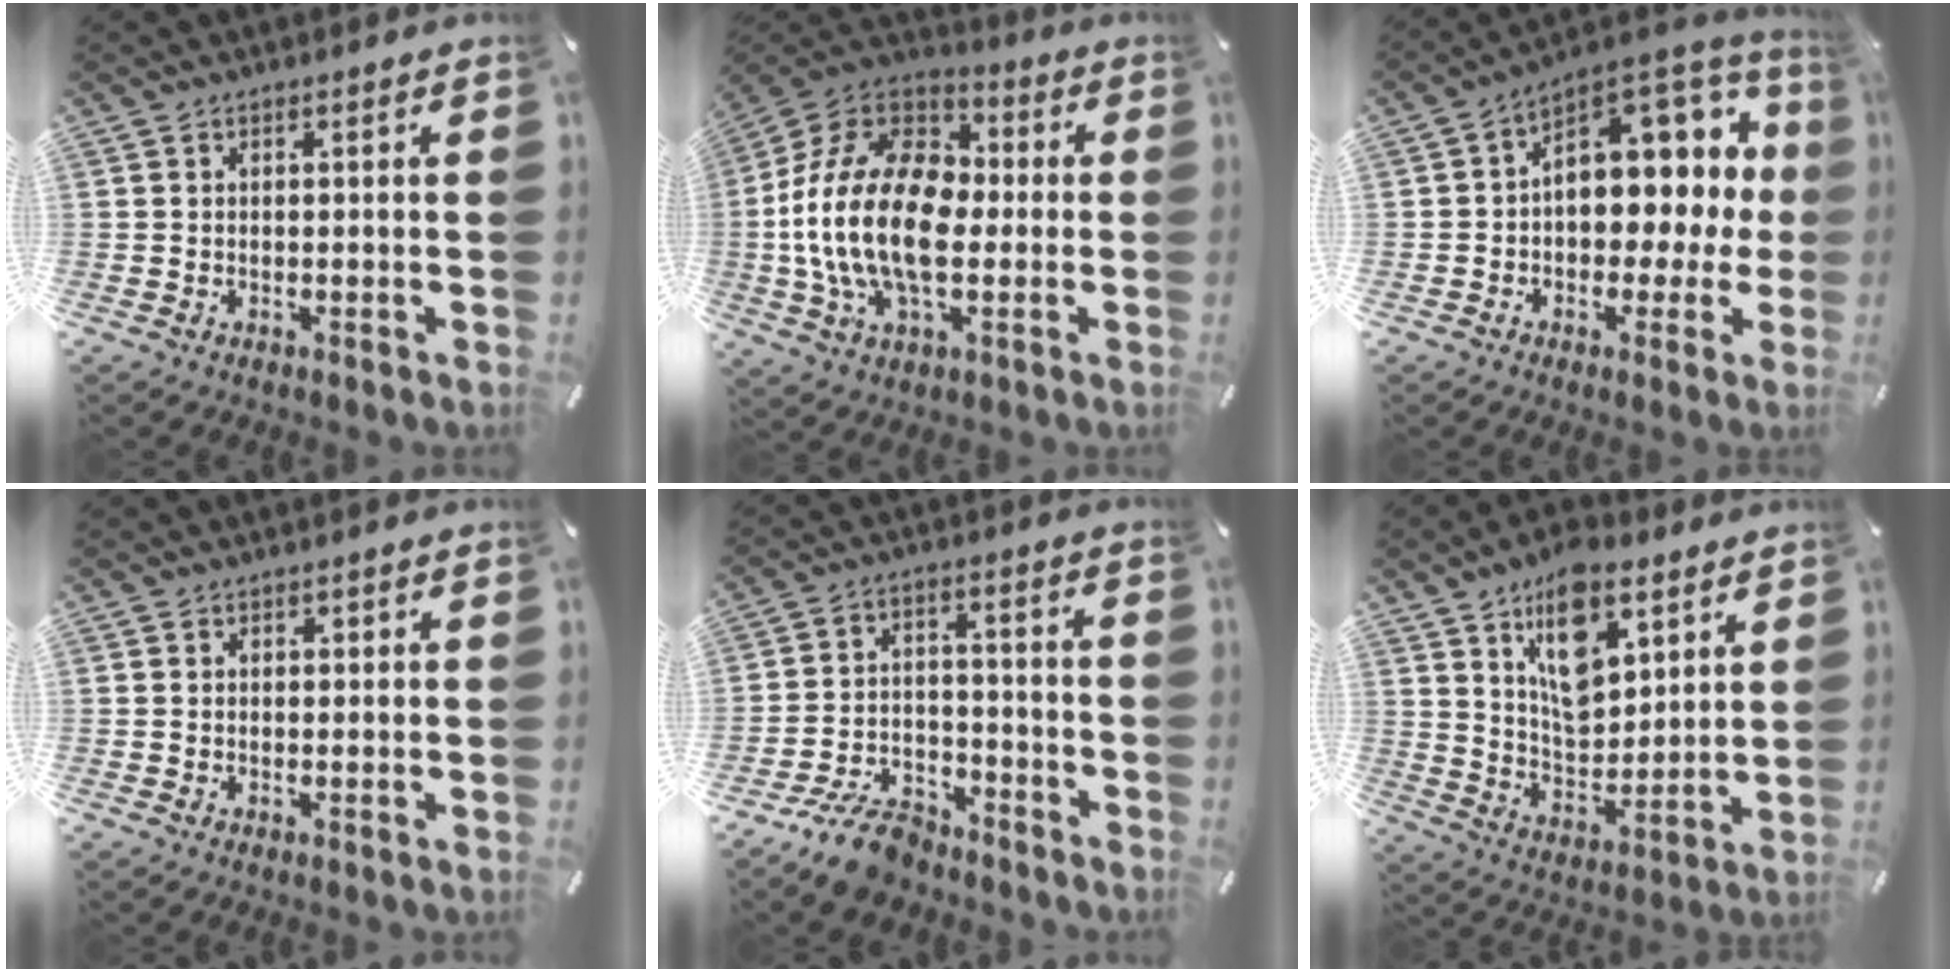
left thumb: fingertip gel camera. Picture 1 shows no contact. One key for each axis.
{"total": 21.2, "fx": -3.4, "fy": 13.2, "fz": 16.2, "tx": -0.351, "ty": 0.018, "tz": -0.059}
{"total": 11.8, "fx": 3.7, "fy": 8.6, "fz": 7.1, "tx": -0.077, "ty": -0.046, "tz": 0.067}
{"total": 0.7, "fx": 0.1, "fy": 0.6, "fz": 0.3, "tx": -0.007, "ty": 0.004, "tz": 0.001}
{"total": 9.6, "fx": -7.8, "fy": 4.2, "fz": 3.6, "tx": -0.055, "ty": 0.052, "tz": -0.143}
{"total": 14.3, "fx": 8.2, "fy": 8.5, "fz": 8.1, "tx": -0.135, "ty": -0.035, "tz": 0.149}